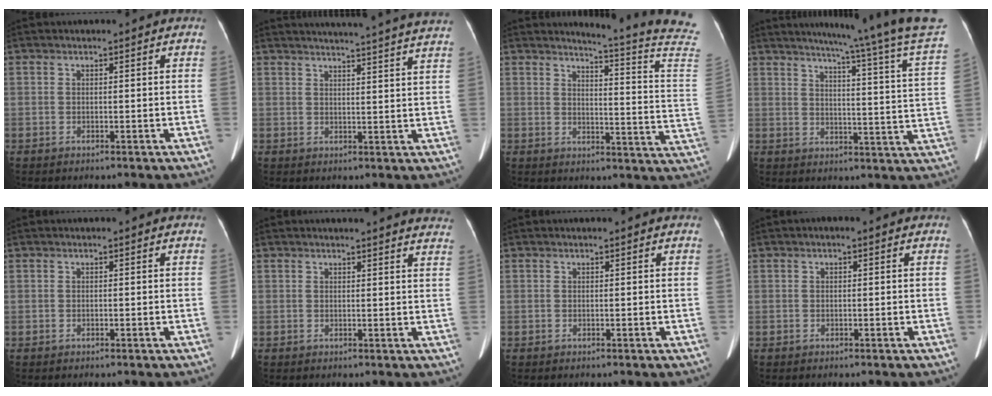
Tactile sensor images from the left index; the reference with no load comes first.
{"total": 21.9, "force": [20.7, -0.6, 7.1], "torque": [-0.101, -0.043, 0.243]}
{"total": 15.9, "force": [14.9, -2.7, 4.8], "torque": [-0.073, -0.136, 0.152]}
{"total": 22.2, "force": [18.7, -1.9, 11.9], "torque": [-0.173, -0.064, 0.222]}
{"total": 0.0}
{"total": 10.7, "force": [10.4, 0.8, 2.5], "torque": [-0.009, -0.036, 0.087]}
{"total": 0.0}
{"total": 0.5, "force": [0.0, 0.4, 0.3], "torque": [-0.001, 0.004, -0.005]}